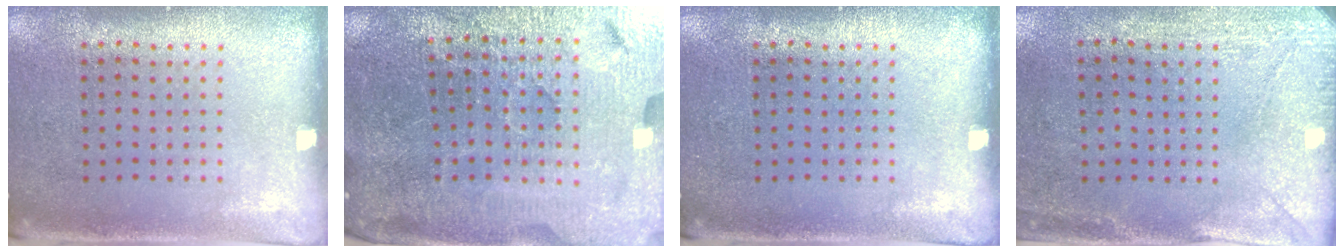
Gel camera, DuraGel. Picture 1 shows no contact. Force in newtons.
{"total": 5.2, "press": 4.9, "slide": 1.7}
{"total": 0.0}
{"total": 3.0, "press": 2.3, "slide": 1.8}